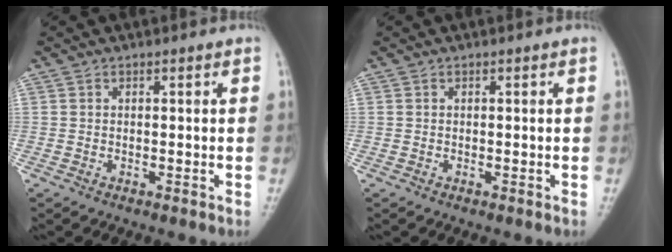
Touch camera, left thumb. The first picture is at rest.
{"total": 0.0}